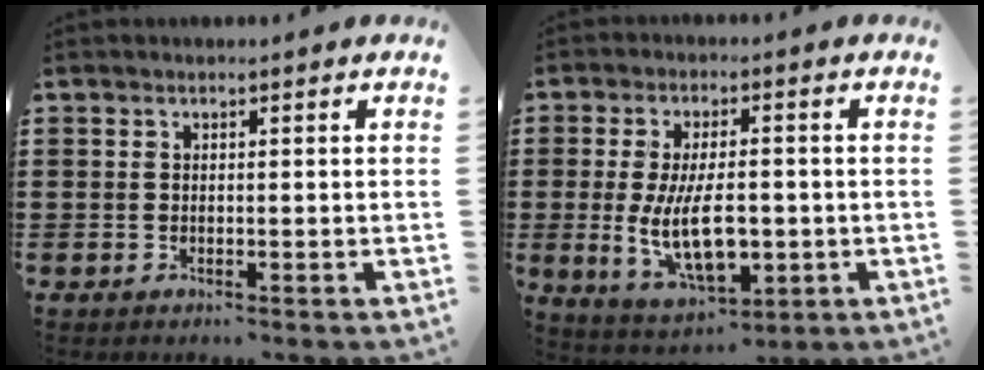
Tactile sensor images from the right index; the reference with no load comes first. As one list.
[{"total": 10.1, "force": [-1.2, 4.9, 8.7], "torque": [-0.166, -0.010, -0.022]}]